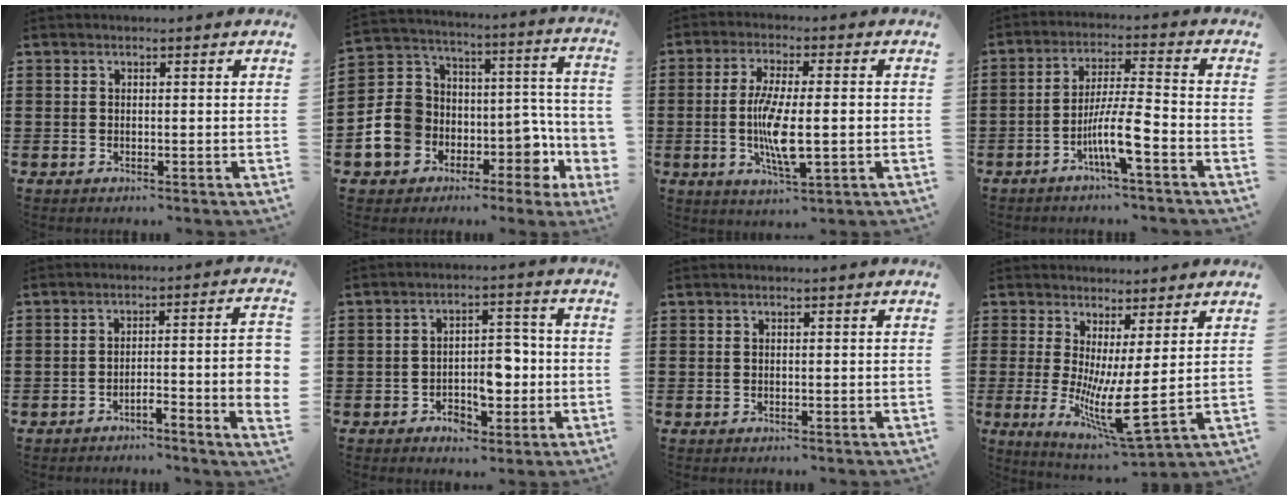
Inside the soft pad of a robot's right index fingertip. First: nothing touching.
{"total": 11.5, "force": [-4.2, 9.0, 5.7], "torque": [-0.136, -0.010, -0.071]}
{"total": 9.0, "force": [-0.7, 2.1, 8.7], "torque": [-0.170, -0.008, -0.017]}
{"total": 7.9, "force": [-3.8, 0.8, 6.9], "torque": [-0.141, -0.009, -0.073]}
{"total": 5.1, "force": [-2.3, 0.2, 4.5], "torque": [-0.073, -0.005, -0.042]}
{"total": 6.6, "force": [-1.9, 4.2, 4.8], "torque": [-0.068, 0.007, -0.035]}
{"total": 0.0}
{"total": 8.3, "force": [0.4, 1.0, 8.2], "torque": [-0.154, -0.037, 0.008]}